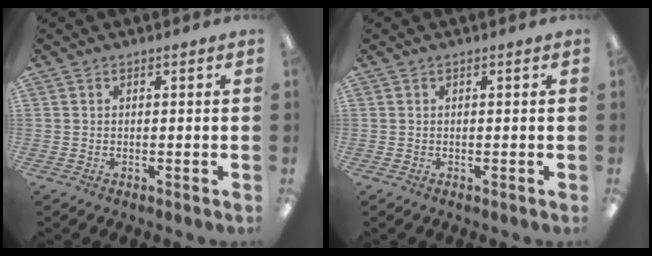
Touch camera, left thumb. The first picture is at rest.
{"total": 0.0}